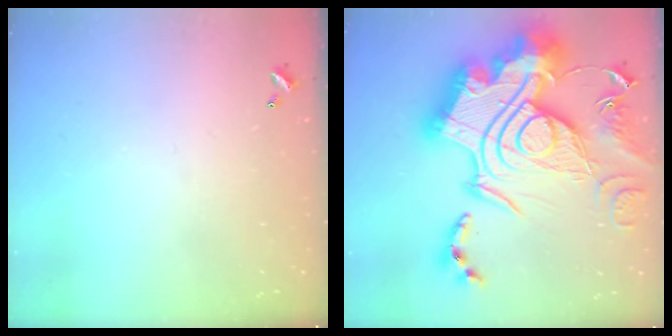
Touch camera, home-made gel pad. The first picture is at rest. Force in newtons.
{"total": 0.7, "press": 0.7, "slide": 0.1}